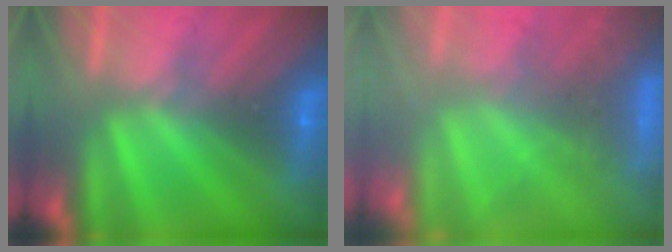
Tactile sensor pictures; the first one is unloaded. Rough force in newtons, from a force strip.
{"total": 5.7}